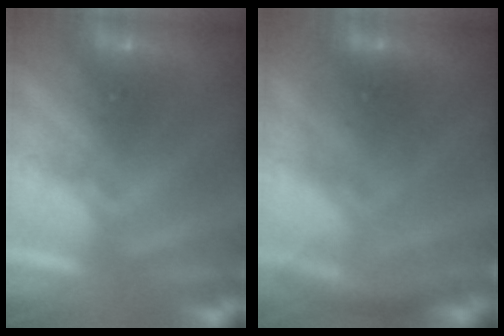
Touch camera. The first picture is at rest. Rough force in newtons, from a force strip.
{"total": 2.8}